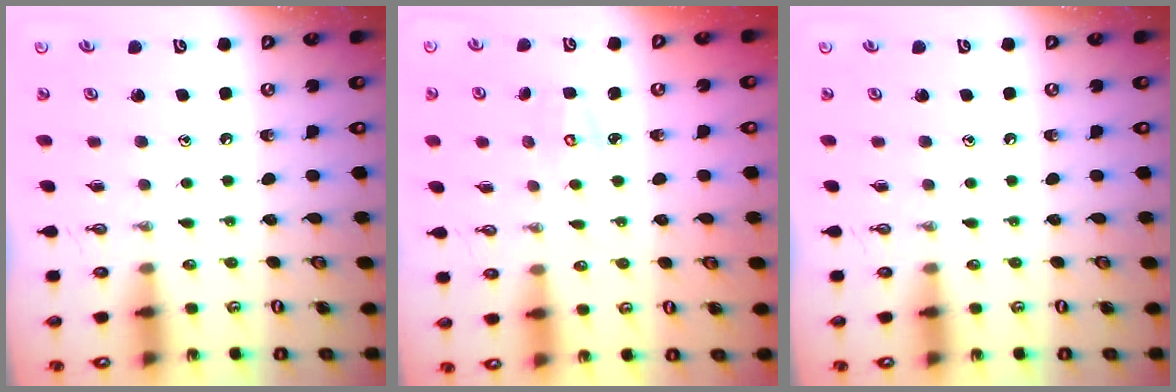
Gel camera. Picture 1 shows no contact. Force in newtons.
{"total": 3.0, "press": 3.0, "slide": 0.3}
{"total": 0.0}